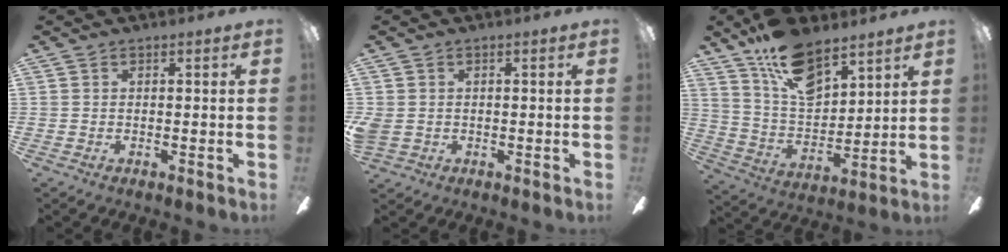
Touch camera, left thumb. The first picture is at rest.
{"total": 3.0, "force": [-0.3, 2.6, 1.5], "torque": [-0.033, 0.006, -0.005]}
{"total": 15.6, "force": [10.9, 7.3, 8.6], "torque": [-0.153, -0.054, 0.199]}